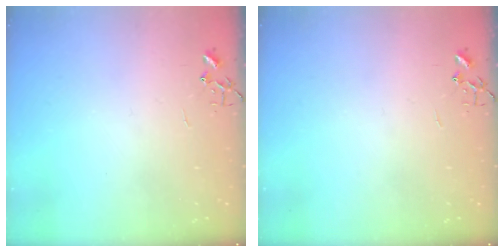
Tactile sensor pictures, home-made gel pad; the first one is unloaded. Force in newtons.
{"total": 0.0}